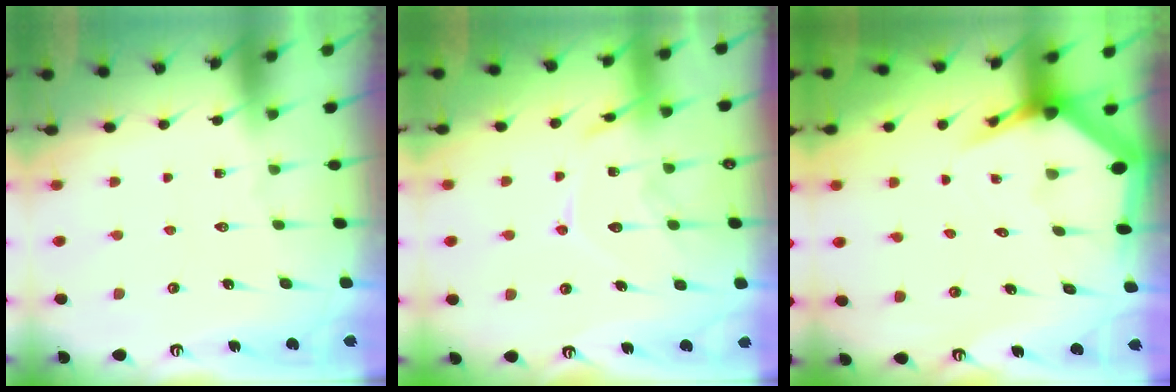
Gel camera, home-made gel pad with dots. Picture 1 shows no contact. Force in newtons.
{"total": 14.5, "press": 14.4, "slide": 1.4}
{"total": 5.0, "press": 4.9, "slide": 0.8}